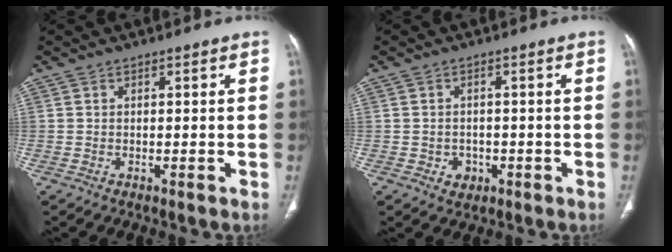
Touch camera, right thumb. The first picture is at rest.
{"total": 2.8, "force": [-1.0, 2.4, 1.2], "torque": [-0.007, 0.005, -0.007]}